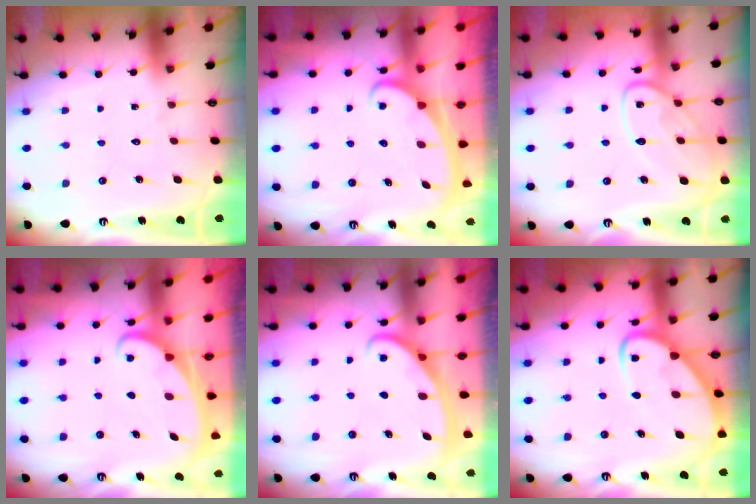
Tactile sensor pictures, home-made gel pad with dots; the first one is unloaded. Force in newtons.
{"total": 2.4, "press": 2.3, "slide": 0.4}
{"total": 13.4, "press": 13.4, "slide": 1.1}
{"total": 2.4, "press": 2.4, "slide": 0.3}
{"total": 2.8, "press": 2.8, "slide": 0.4}
{"total": 7.2, "press": 7.2, "slide": 0.8}